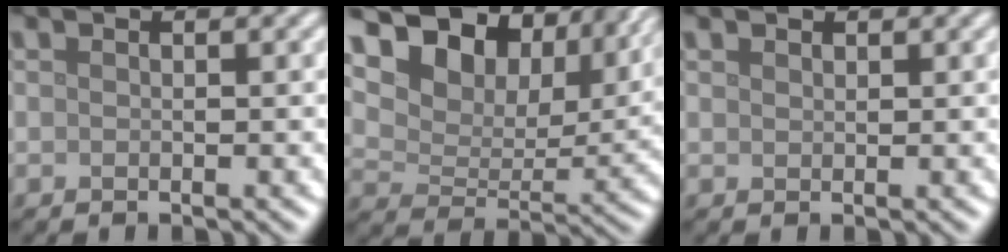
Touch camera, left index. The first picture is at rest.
{"total": 14.6, "force": [9.9, 7.9, 7.2], "torque": [-0.156, 0.030, 0.139]}
{"total": 0.7, "force": [0.6, 0.4, 0.1], "torque": [-0.002, 0.000, 0.013]}